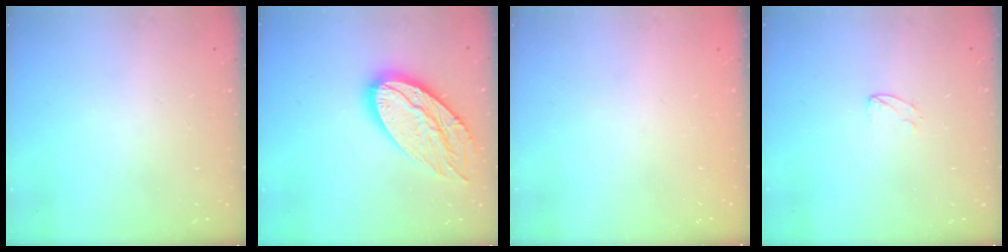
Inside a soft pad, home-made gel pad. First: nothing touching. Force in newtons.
{"total": 19.4, "press": 19.3, "slide": 1.6}
{"total": 0.0}
{"total": 3.3, "press": 3.3, "slide": 0.3}